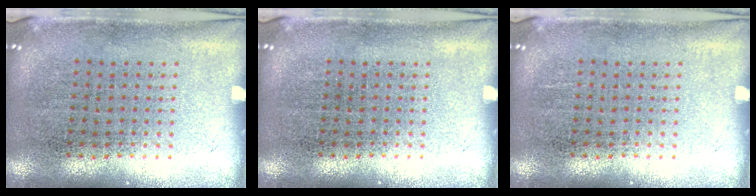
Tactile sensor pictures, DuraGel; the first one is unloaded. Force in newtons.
{"total": 0.0}
{"total": 0.0}